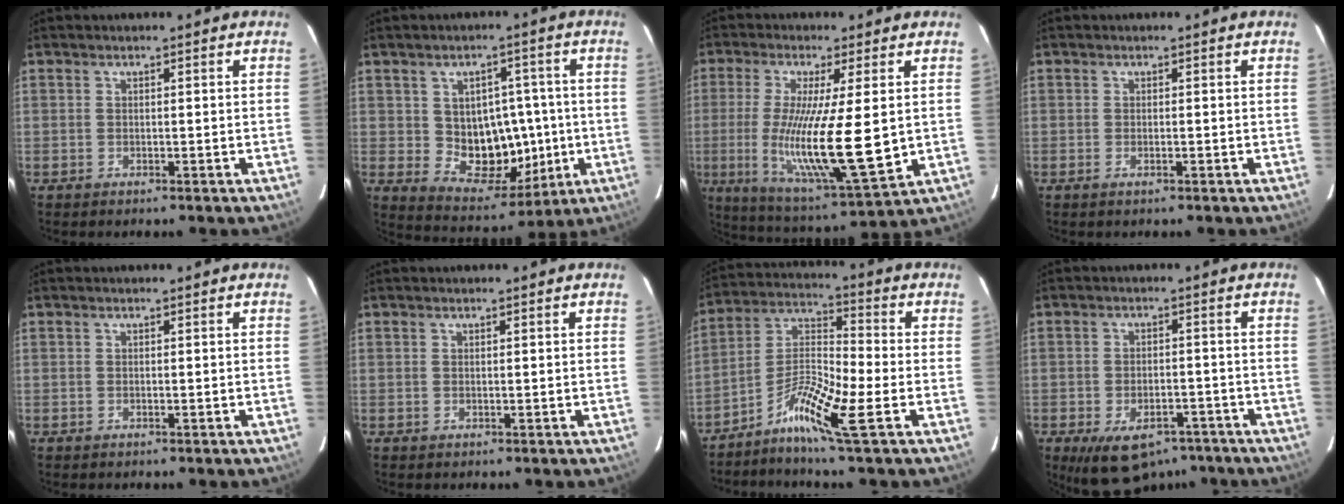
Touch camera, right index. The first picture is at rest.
{"total": 11.2, "force": [-0.3, 7.6, 8.3], "torque": [-0.118, 0.020, 0.019]}
{"total": 16.2, "force": [-0.7, 1.7, 16.1], "torque": [-0.303, -0.038, -0.007]}
{"total": 0.8, "force": [-0.3, -0.1, 0.7], "torque": [-0.011, -0.001, -0.005]}
{"total": 0.0}
{"total": 0.0}
{"total": 10.8, "force": [-5.2, 0.1, 9.4], "torque": [-0.184, -0.007, -0.108]}
{"total": 10.6, "force": [-7.2, 5.6, 5.4], "torque": [-0.088, 0.001, -0.107]}